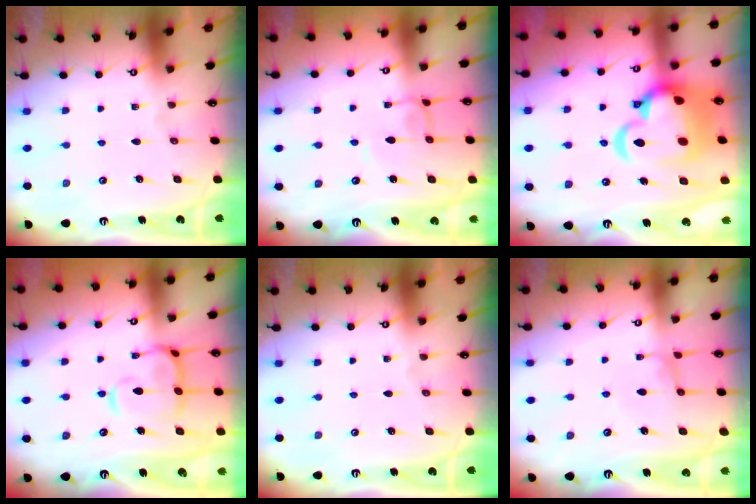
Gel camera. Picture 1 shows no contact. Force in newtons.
{"total": 2.1, "press": 2.1, "slide": 0.3}
{"total": 14.9, "press": 14.7, "slide": 2.4}
{"total": 6.5, "press": 6.4, "slide": 1.2}
{"total": 0.0}
{"total": 1.5, "press": 1.3, "slide": 0.8}